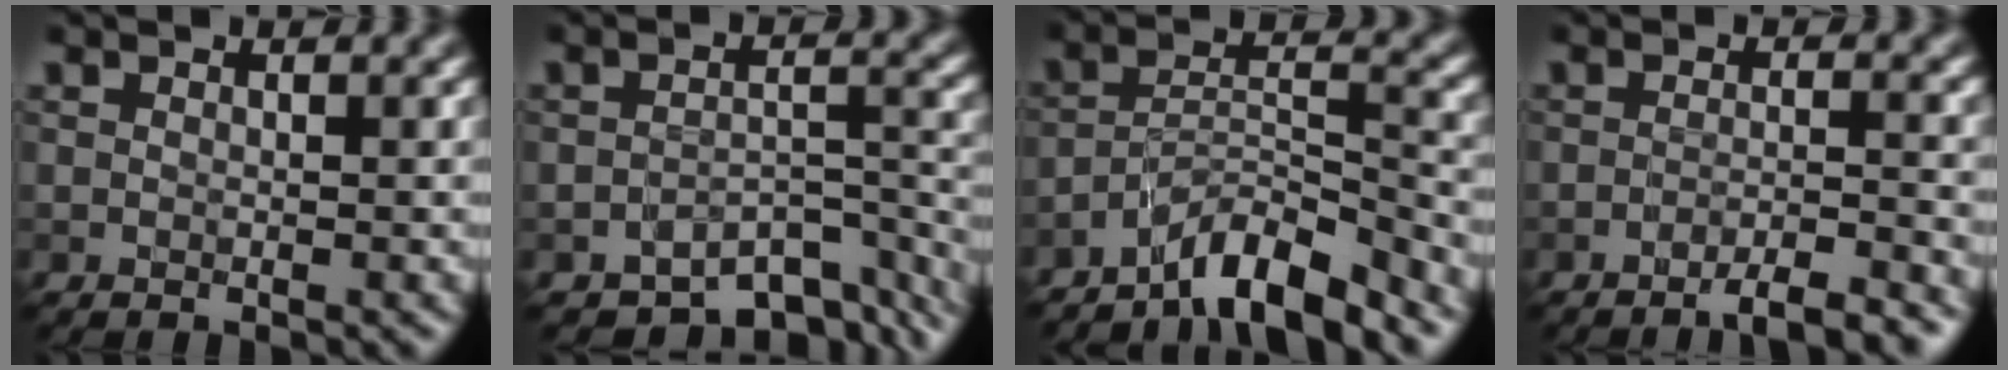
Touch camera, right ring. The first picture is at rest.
{"total": 6.7, "force": [-5.6, 2.6, 2.6], "torque": [-0.023, -0.012, -0.083]}
{"total": 6.8, "force": [-5.7, 1.0, 3.5], "torque": [-0.050, 0.009, -0.101]}
{"total": 3.9, "force": [-3.0, 0.4, 2.4], "torque": [-0.030, 0.010, -0.052]}